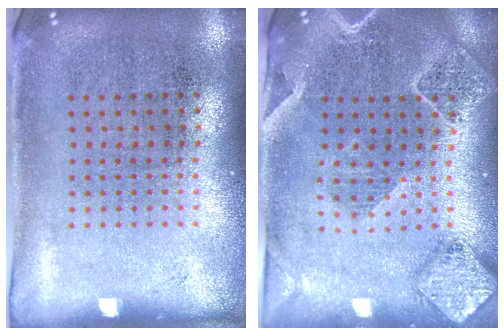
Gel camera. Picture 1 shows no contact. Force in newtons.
{"total": 2.3, "press": 2.1, "slide": 1.0}